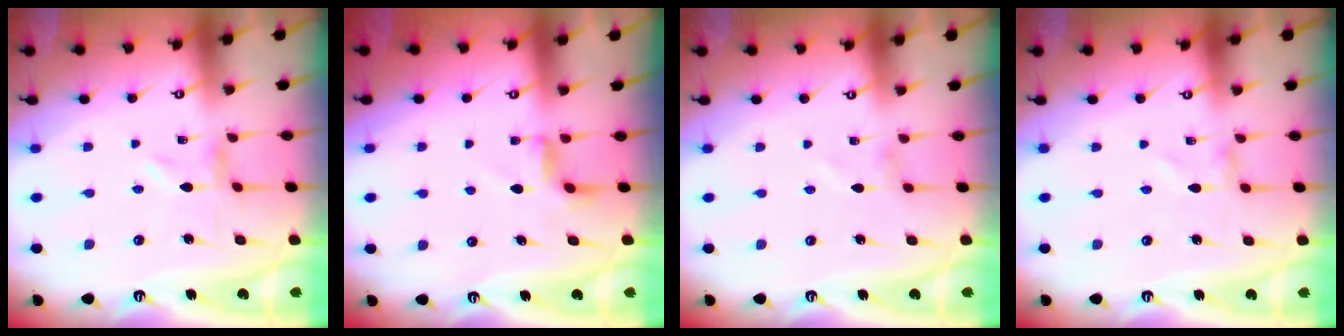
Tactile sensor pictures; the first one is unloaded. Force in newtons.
{"total": 3.4, "press": 3.3, "slide": 0.5}
{"total": 0.8, "press": 0.8, "slide": 0.1}
{"total": 0.5, "press": 0.5, "slide": 0.1}